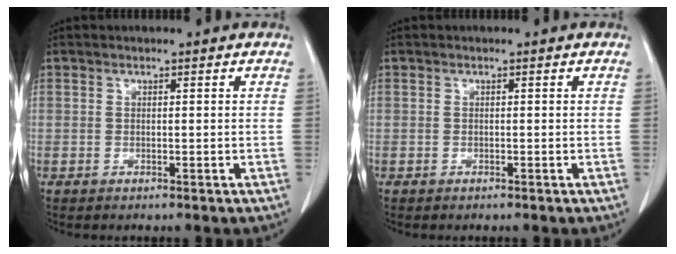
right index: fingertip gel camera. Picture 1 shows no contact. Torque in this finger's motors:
{"motor_torque": [0.04, -0.03, 0.02, 0.02]}